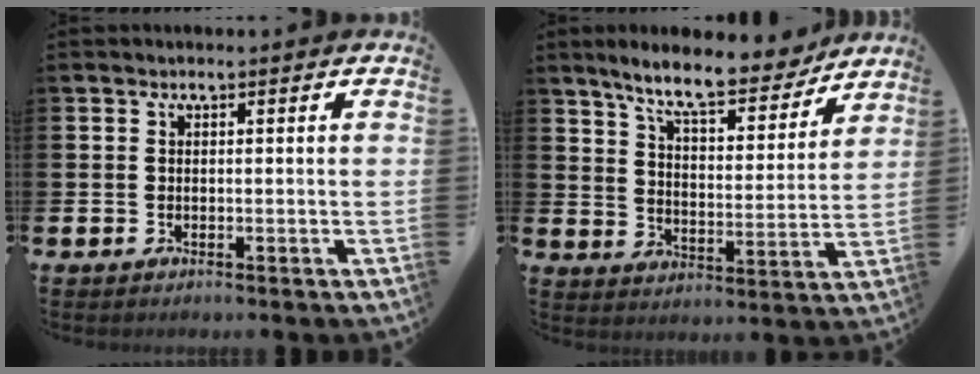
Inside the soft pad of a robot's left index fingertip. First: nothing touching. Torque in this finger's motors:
{"motor_torque": [0.41, -0.48, 0.84, 0.21]}